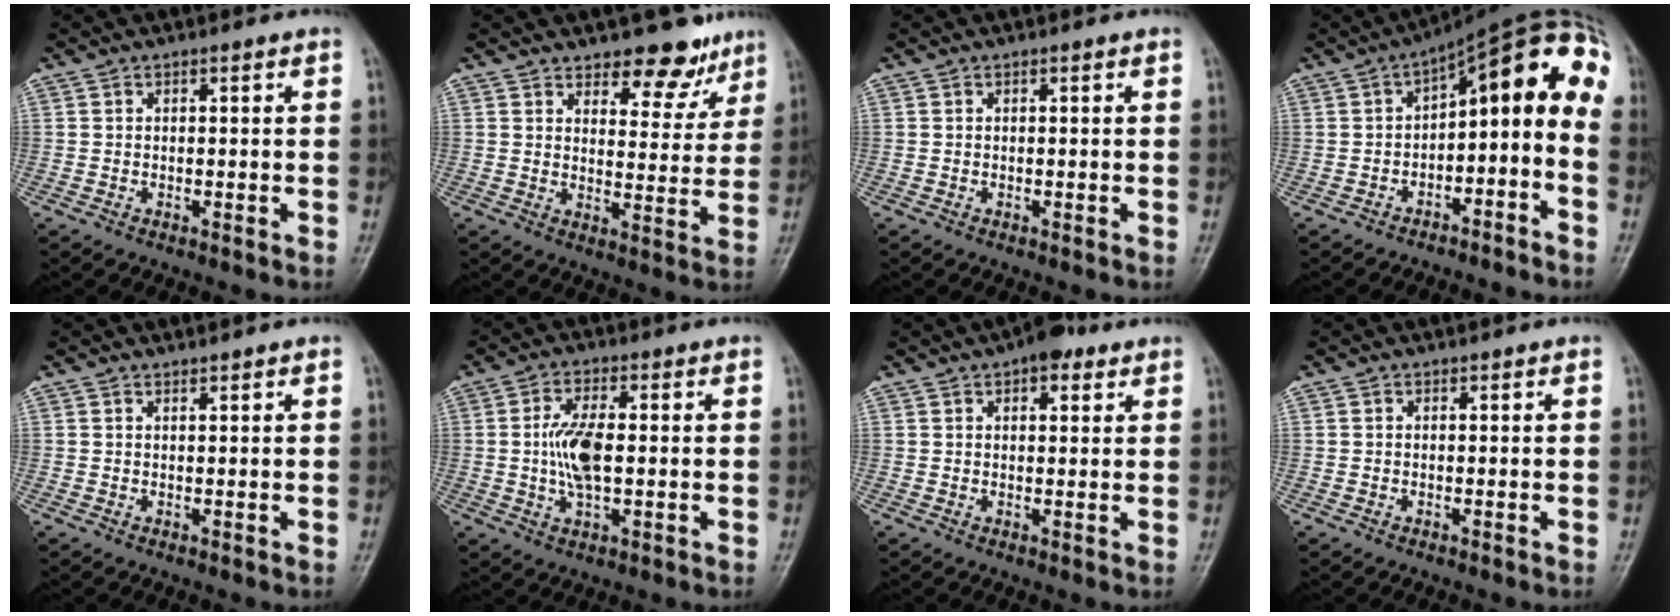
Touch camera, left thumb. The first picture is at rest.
{"total": 8.9, "force": [6.6, 4.3, 4.1], "torque": [-0.013, -0.042, 0.092]}
{"total": 0.0}
{"total": 14.6, "force": [-3.6, 6.8, 12.4], "torque": [-0.148, 0.096, -0.052]}
{"total": 0.7, "force": [0.6, -0.1, 0.2], "torque": [-0.005, -0.006, 0.013]}
{"total": 7.9, "force": [0.1, 3.7, 7.0], "torque": [-0.144, 0.002, 0.001]}
{"total": 6.1, "force": [3.5, 2.9, 4.1], "torque": [-0.033, -0.007, 0.043]}
{"total": 0.0}